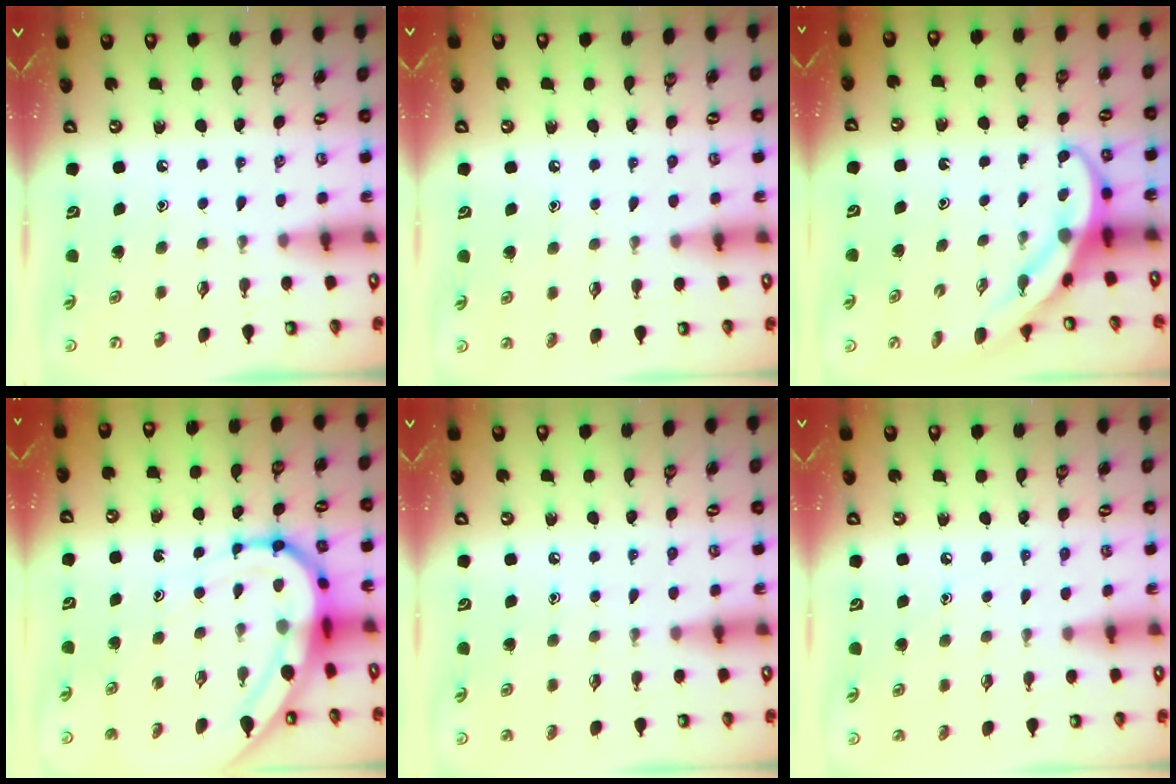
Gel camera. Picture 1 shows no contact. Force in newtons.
{"total": 2.3, "press": 2.3, "slide": 0.2}
{"total": 3.9, "press": 3.9, "slide": 0.4}
{"total": 11.0, "press": 10.9, "slide": 1.1}
{"total": 5.0, "press": 5.0, "slide": 0.6}
{"total": 3.7, "press": 3.7, "slide": 0.4}